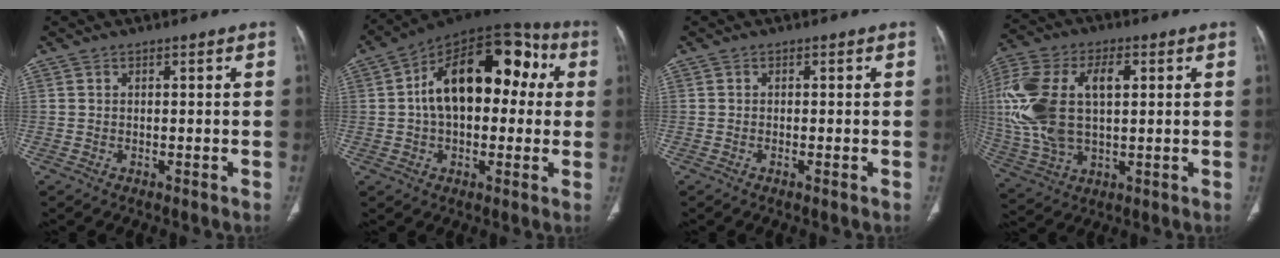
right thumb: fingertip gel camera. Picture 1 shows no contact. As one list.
[{"total": 21.2, "force": [3.0, 12.5, 16.8], "torque": [-0.225, 0.048, 0.034]}, {"total": 0.8, "force": [-0.3, 0.1, 0.7], "torque": [-0.017, -0.001, -0.006]}, {"total": 20.4, "force": [2.9, 11.4, 16.7], "torque": [-0.368, 0.009, 0.056]}]